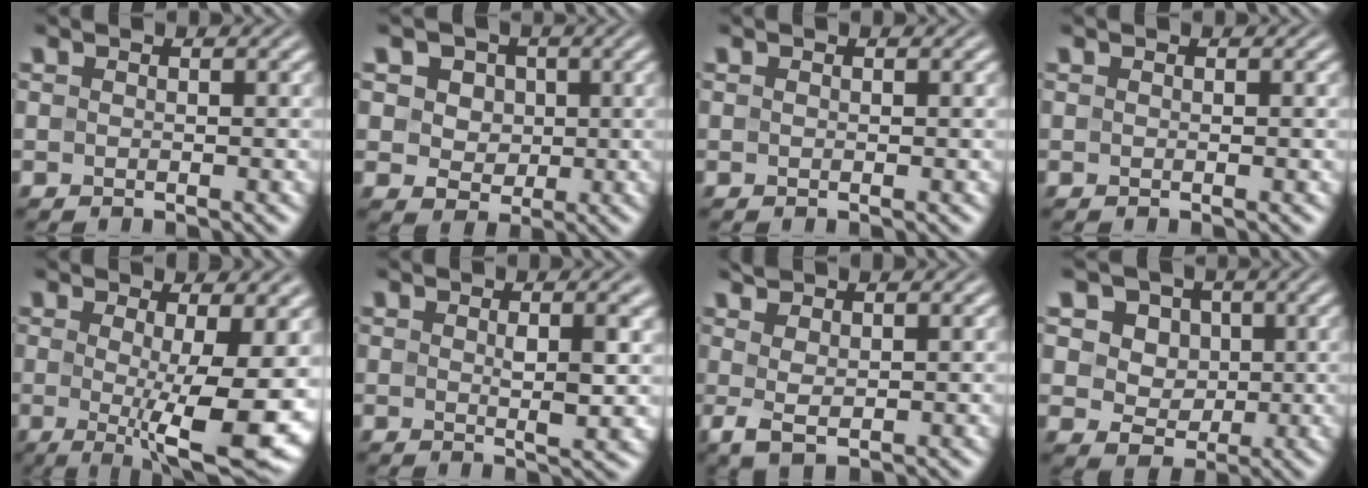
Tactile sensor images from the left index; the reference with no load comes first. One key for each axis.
{"total": 5.8, "fx": 2.1, "fy": 4.6, "fz": 2.7, "tx": -0.044, "ty": 0.014, "tz": 0.016}
{"total": 0.0}
{"total": 0.0}
{"total": 10.4, "fx": -1.0, "fy": 2.3, "fz": 10.1, "tx": -0.140, "ty": -0.018, "tz": -0.010}
{"total": 3.9, "fx": 0.7, "fy": 0.7, "fz": 3.7, "tx": -0.055, "ty": -0.002, "tz": 0.013}
{"total": 2.4, "fx": 0.8, "fy": 0.7, "fz": 2.1, "tx": -0.047, "ty": 0.002, "tz": 0.018}
{"total": 7.3, "fx": 2.8, "fy": 5.8, "fz": 3.4, "tx": -0.066, "ty": 0.009, "tz": 0.030}